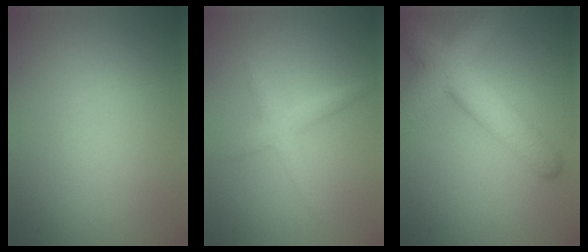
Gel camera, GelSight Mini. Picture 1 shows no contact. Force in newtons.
{"total": 2.0, "press": 2.0, "slide": 0.1}
{"total": 7.5, "press": 7.5, "slide": 0.2}